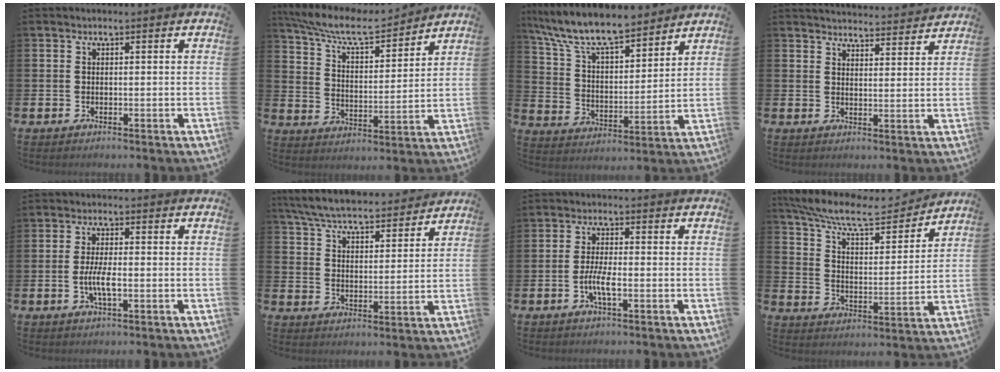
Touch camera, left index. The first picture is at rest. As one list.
[{"total": 8.9, "force": [8.0, 1.7, 3.3], "torque": [-0.094, -0.051, 0.140]}, {"total": 10.0, "force": [9.1, 2.3, 3.6], "torque": [-0.114, -0.054, 0.162]}, {"total": 4.1, "force": [4.1, 0.2, 0.1], "torque": [-0.004, -0.035, 0.071]}, {"total": 3.6, "force": [-0.8, 1.1, 3.4], "torque": [-0.066, 0.000, -0.018]}, {"total": 6.9, "force": [6.6, 0.9, 1.7], "torque": [-0.066, -0.042, 0.118]}, {"total": 3.4, "force": [-1.0, 0.9, 3.1], "torque": [-0.069, 0.003, -0.020]}, {"total": 10.5, "force": [9.2, 2.5, 4.3], "torque": [-0.109, -0.058, 0.157]}]